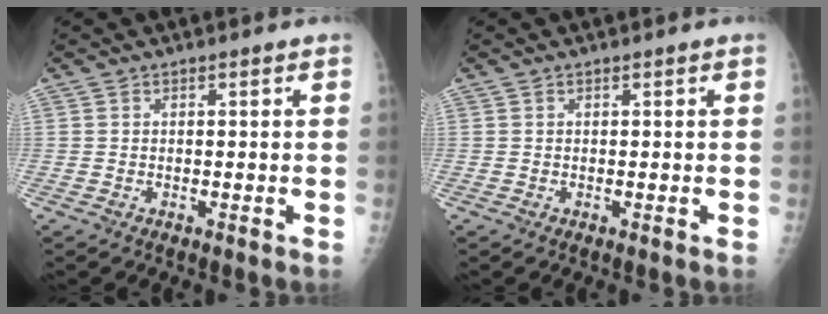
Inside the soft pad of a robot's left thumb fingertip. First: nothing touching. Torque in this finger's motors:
{"motor_torque": [0.02, 0.03, -0.02, -0.02, 0.00]}